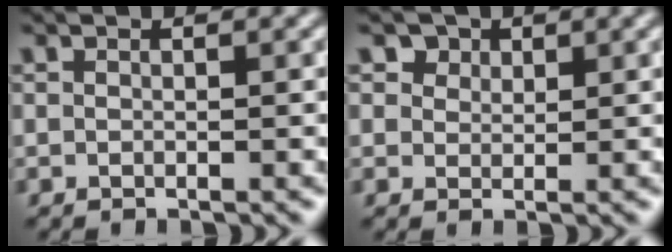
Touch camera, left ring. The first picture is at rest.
{"total": 3.2, "force": [2.1, 2.1, 1.1], "torque": [-0.034, -0.009, 0.037]}